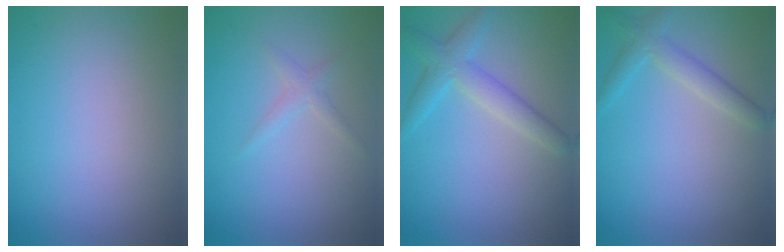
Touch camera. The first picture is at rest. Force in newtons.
{"total": 1.2, "press": 1.2, "slide": 0.1}
{"total": 3.3, "press": 3.3, "slide": 0.1}
{"total": 2.5, "press": 2.5, "slide": 0.1}